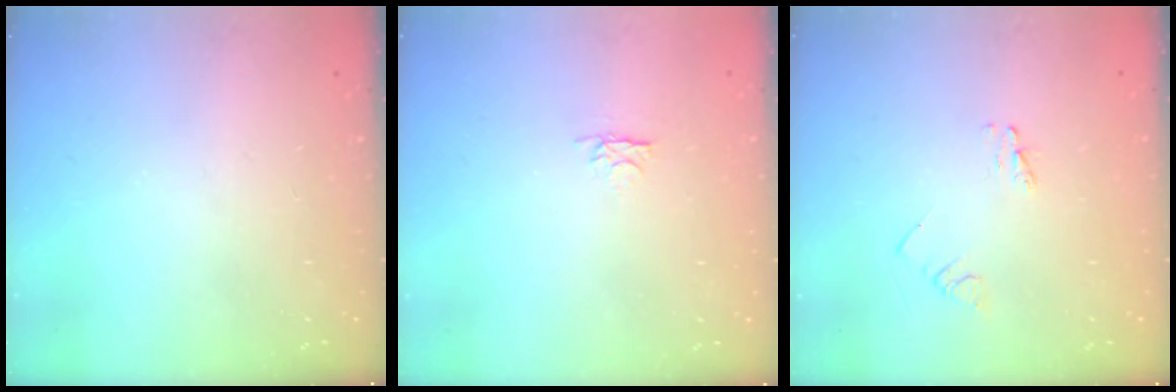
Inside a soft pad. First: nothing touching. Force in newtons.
{"total": 2.6, "press": 2.6, "slide": 0.3}
{"total": 2.6, "press": 2.6, "slide": 0.4}